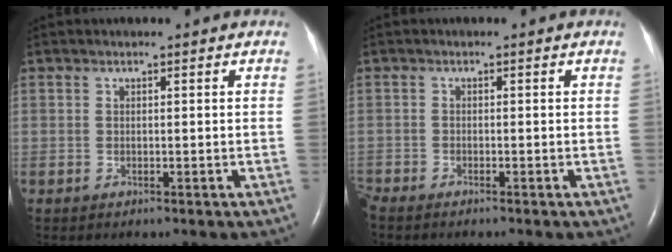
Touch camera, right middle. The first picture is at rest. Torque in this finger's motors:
{"motor_torque": [0.04, -0.08, 0.09, 0.06]}